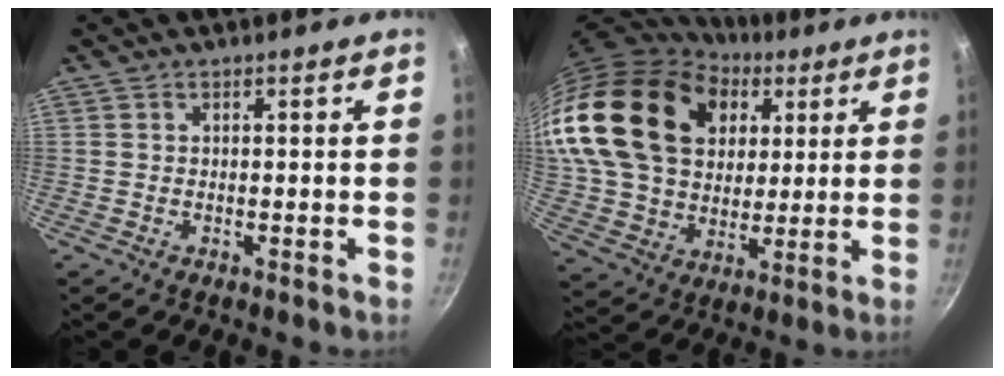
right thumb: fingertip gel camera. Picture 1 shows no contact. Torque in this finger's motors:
{"motor_torque": [-0.92, 4.10, 2.77, 0.00, 0.39]}